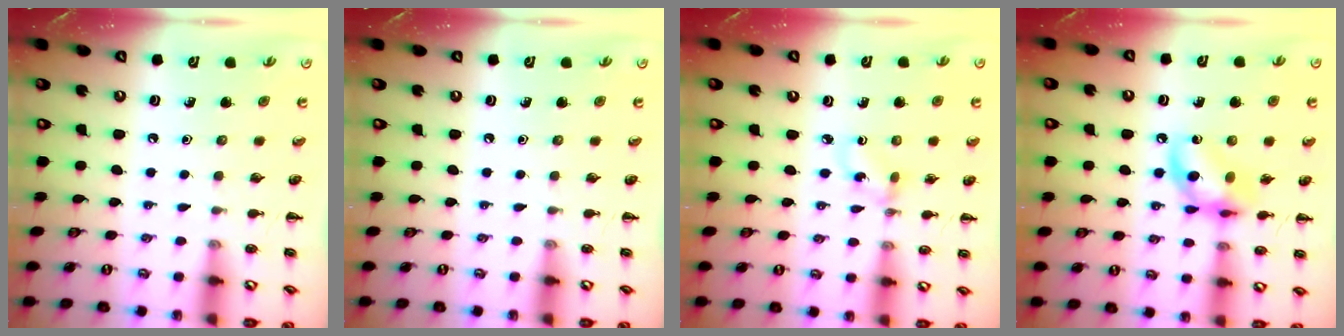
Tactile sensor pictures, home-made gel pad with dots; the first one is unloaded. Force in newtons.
{"total": 0.0}
{"total": 1.4, "press": 1.3, "slide": 0.6}
{"total": 11.5, "press": 11.4, "slide": 1.5}